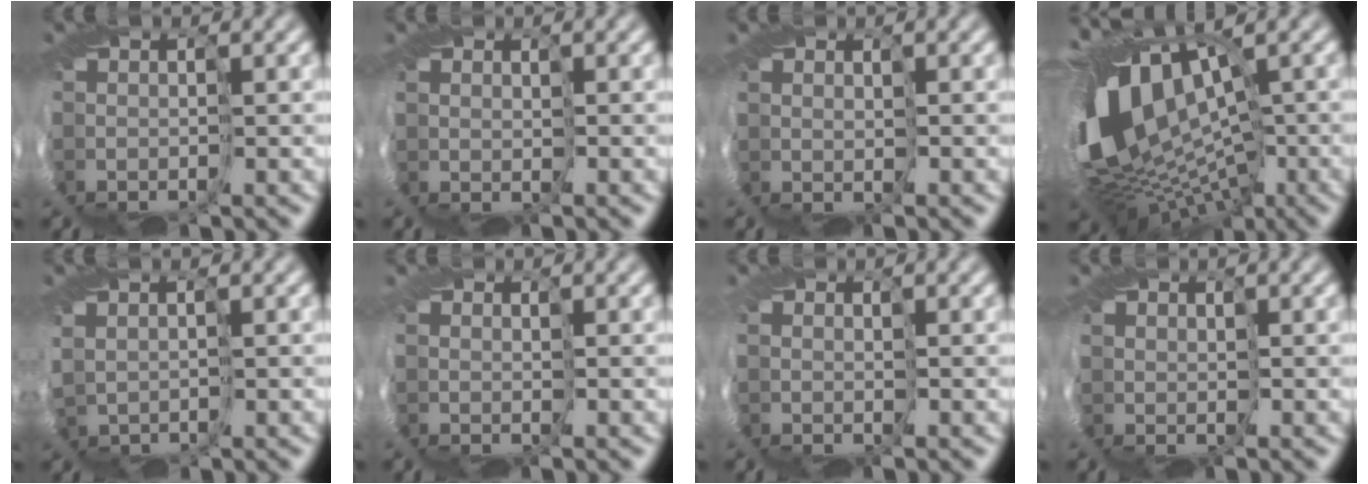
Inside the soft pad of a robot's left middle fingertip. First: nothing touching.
{"total": 1.2, "force": [1.0, 0.5, -0.4], "torque": [-0.007, 0.002, 0.010]}
{"total": 1.2, "force": [1.0, 0.4, -0.4], "torque": [-0.007, 0.002, 0.011]}
{"total": 13.3, "force": [1.2, 8.6, 10.1], "torque": [-0.220, -0.004, 0.027]}
{"total": 1.9, "force": [1.2, 1.3, 0.7], "torque": [-0.053, 0.008, 0.032]}
{"total": 1.3, "force": [1.0, 0.2, -0.8], "torque": [0.001, 0.003, 0.012]}
{"total": 1.1, "force": [0.8, 0.5, -0.6], "torque": [-0.004, 0.002, 0.010]}
{"total": 1.7, "force": [1.3, 1.0, -0.4], "torque": [-0.006, 0.008, 0.009]}